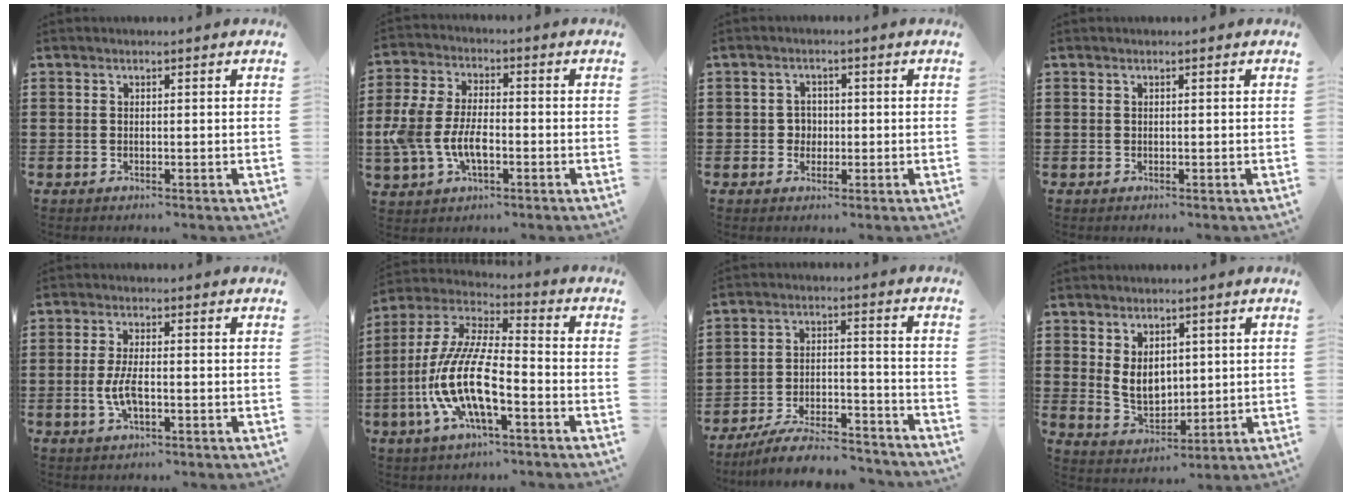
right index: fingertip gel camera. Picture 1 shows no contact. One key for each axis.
{"total": 8.0, "fx": -2.3, "fy": 4.3, "fz": 6.3, "tx": -0.165, "ty": -0.006, "tz": -0.054}
{"total": 2.2, "fx": -0.2, "fy": 2.1, "fz": 0.8, "tx": -0.022, "ty": 0.006, "tz": -0.007}
{"total": 0.0}
{"total": 4.7, "fx": -0.9, "fy": 1.7, "fz": 4.3, "tx": -0.097, "ty": -0.003, "tz": -0.022}
{"total": 13.2, "fx": -5.3, "fy": 4.4, "fz": 11.3, "tx": -0.271, "ty": -0.011, "tz": -0.109}
{"total": 8.4, "fx": -7.5, "fy": 1.1, "fz": 3.5, "tx": -0.062, "ty": 0.015, "tz": -0.145}
{"total": 5.6, "fx": 1.6, "fy": 4.0, "fz": 3.5, "tx": -0.062, "ty": 0.006, "tz": 0.028}